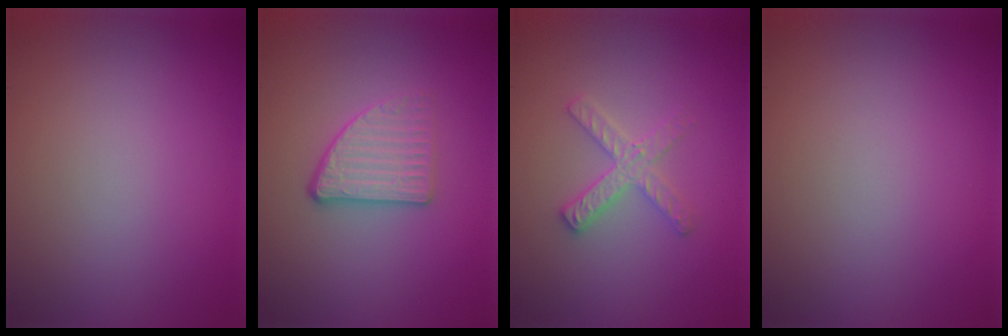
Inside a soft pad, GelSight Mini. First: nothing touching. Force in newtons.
{"total": 2.8, "press": 2.5, "slide": 1.4}
{"total": 2.6, "press": 2.5, "slide": 0.4}
{"total": 0.0}